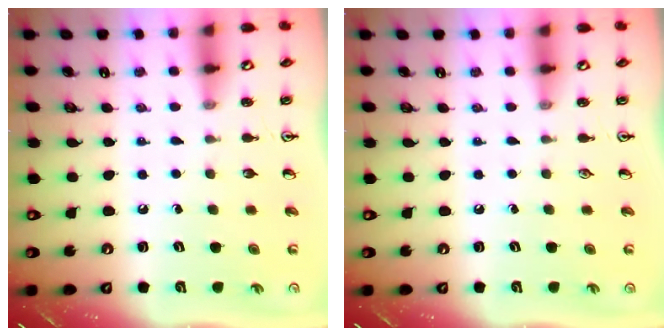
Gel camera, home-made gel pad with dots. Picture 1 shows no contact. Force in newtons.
{"total": 0.0}